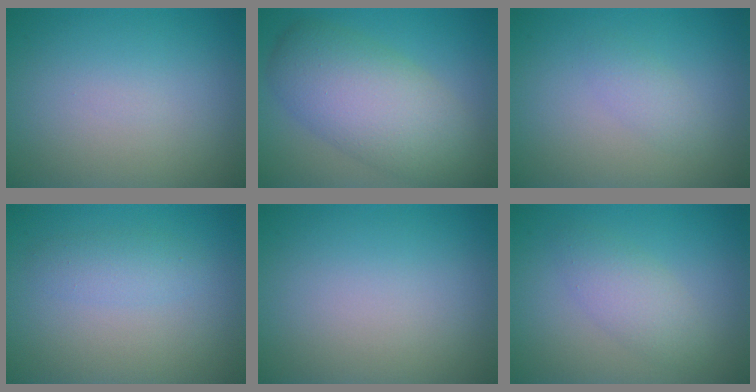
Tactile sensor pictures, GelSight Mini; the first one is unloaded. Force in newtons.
{"total": 8.1, "press": 8.1, "slide": 0.4}
{"total": 1.4, "press": 1.4, "slide": 0.1}
{"total": 1.6, "press": 1.6, "slide": 0.0}
{"total": 0.0}
{"total": 2.7, "press": 2.7, "slide": 0.2}